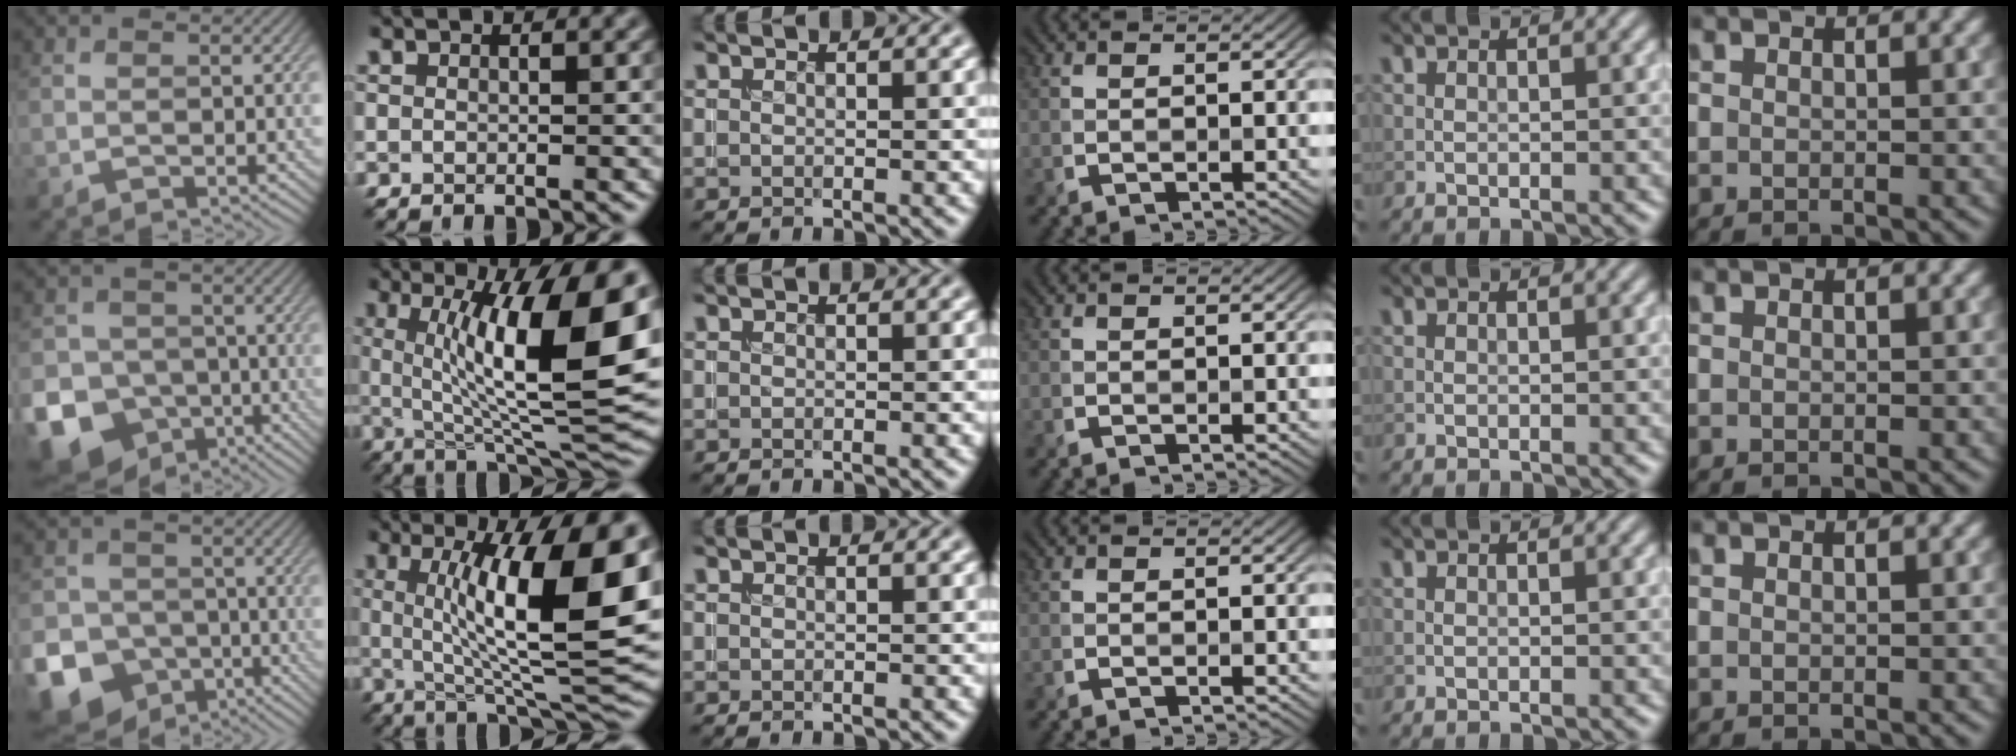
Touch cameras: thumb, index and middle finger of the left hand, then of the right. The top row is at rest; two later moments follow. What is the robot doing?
{"motion": "insert", "object": "coin"}